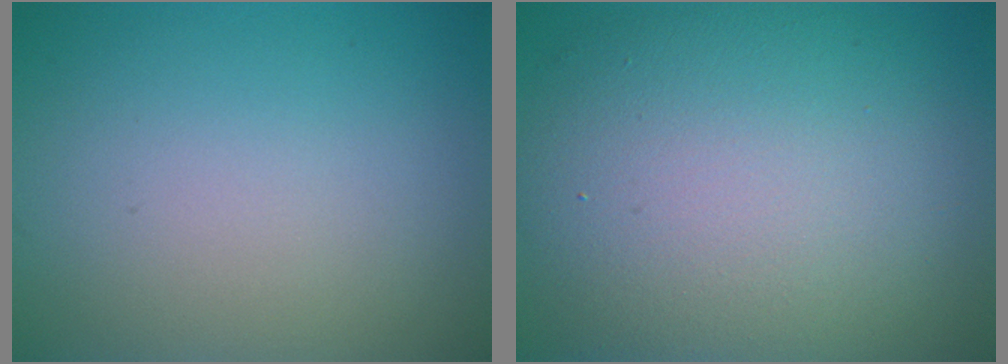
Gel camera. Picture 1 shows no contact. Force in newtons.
{"total": 12.9, "press": 12.9, "slide": 0.9}